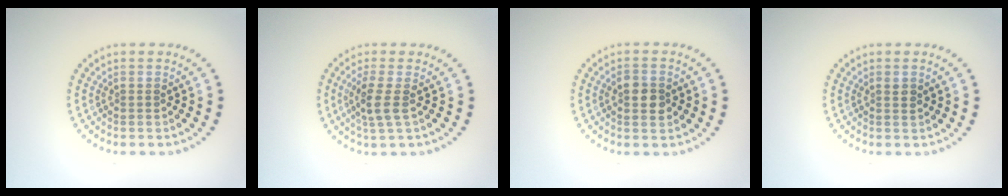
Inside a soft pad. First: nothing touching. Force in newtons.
{"total": 2.4, "press": 2.0, "slide": 1.4}
{"total": 2.4, "press": 2.4, "slide": 0.1}
{"total": 0.8, "press": 0.7, "slide": 0.3}